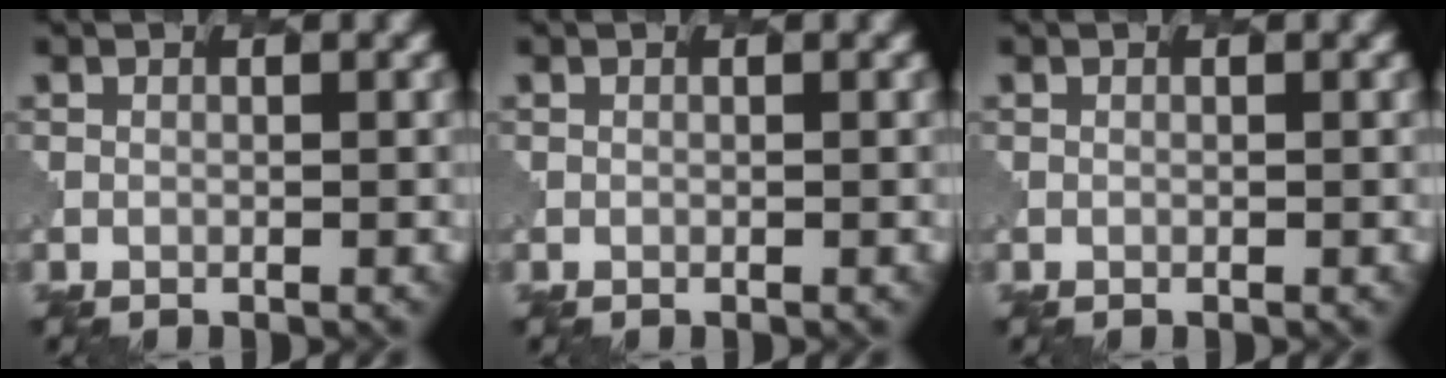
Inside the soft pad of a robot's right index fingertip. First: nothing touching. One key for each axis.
{"total": 0.0}
{"total": 0.0}